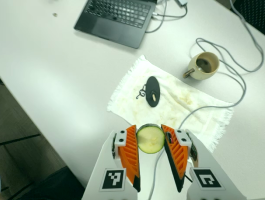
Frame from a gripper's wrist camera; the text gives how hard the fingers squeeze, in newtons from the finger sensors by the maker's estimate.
{"total": 8.8, "left": 8.4, "right": 9.3}